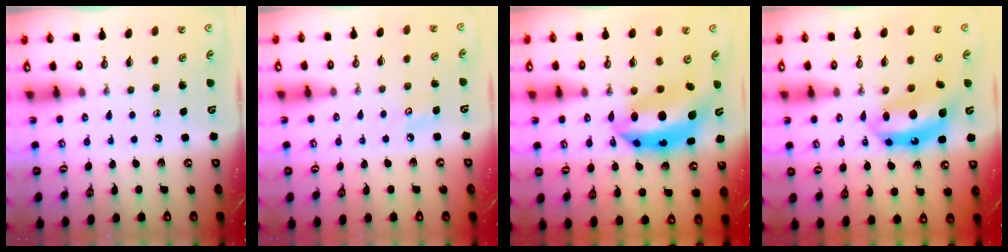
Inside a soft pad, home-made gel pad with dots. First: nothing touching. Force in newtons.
{"total": 3.9, "press": 3.8, "slide": 0.6}
{"total": 11.2, "press": 11.1, "slide": 0.8}
{"total": 11.5, "press": 11.4, "slide": 1.4}